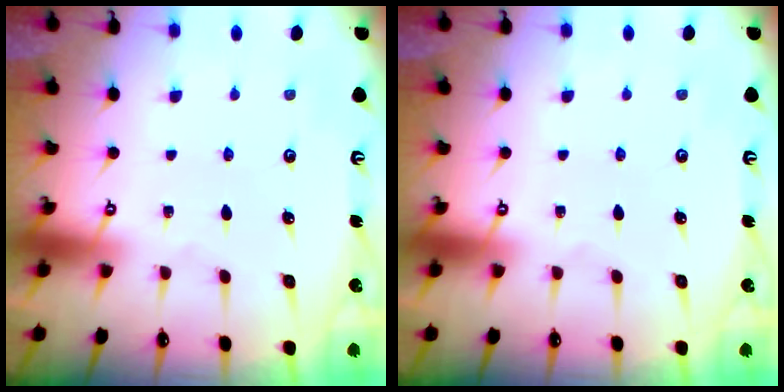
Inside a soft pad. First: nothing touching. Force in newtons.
{"total": 0.0}